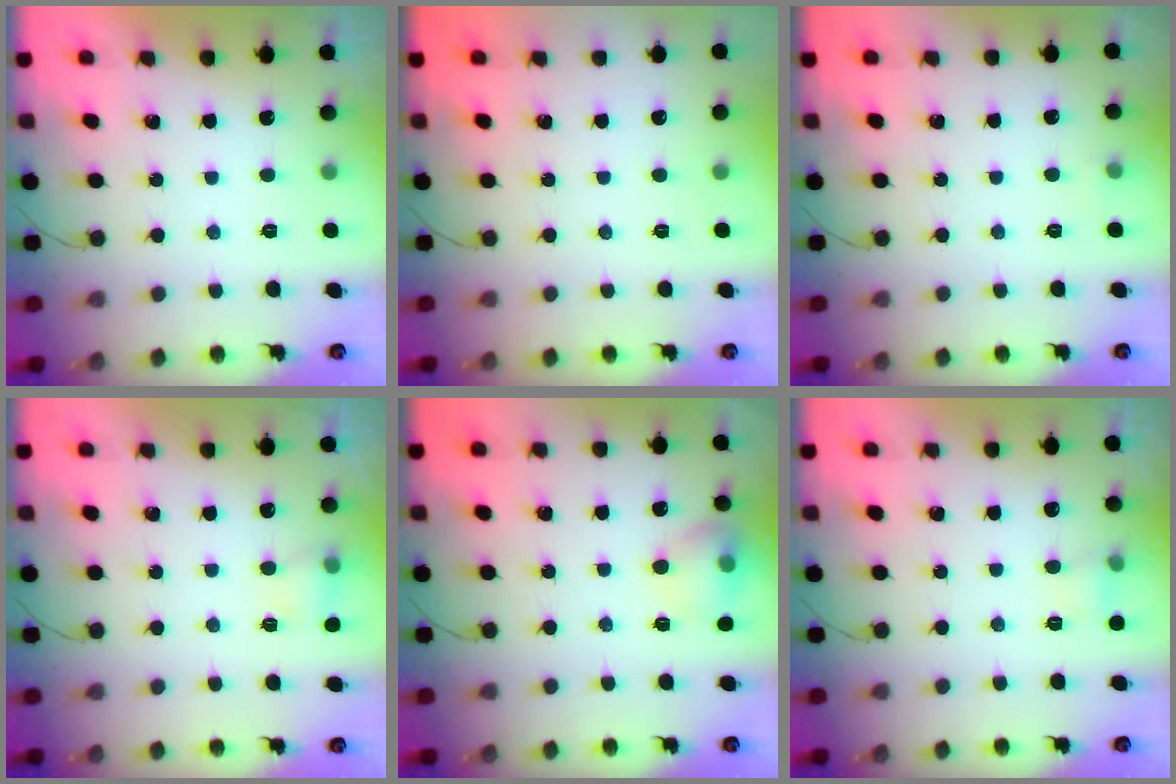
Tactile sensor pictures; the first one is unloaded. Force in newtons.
{"total": 0.0}
{"total": 2.7, "press": 2.0, "slide": 1.8}
{"total": 5.3, "press": 5.1, "slide": 1.6}
{"total": 10.9, "press": 10.8, "slide": 1.4}
{"total": 4.5, "press": 4.3, "slide": 1.3}